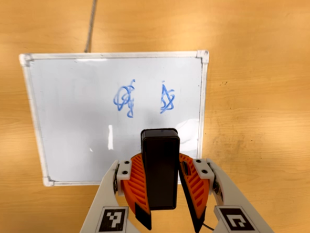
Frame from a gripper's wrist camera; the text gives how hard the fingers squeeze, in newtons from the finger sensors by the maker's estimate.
{"total": 9.9, "left": 10.0, "right": 9.7}